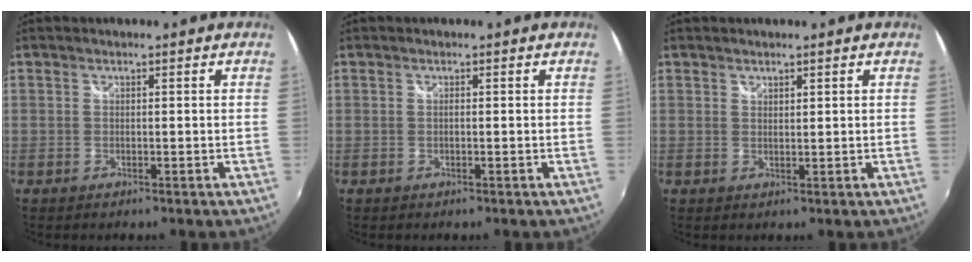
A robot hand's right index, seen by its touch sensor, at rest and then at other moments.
{"total": 0.0}
{"total": 0.9, "force": [0.9, 0.2, 0.2], "torque": [-0.002, 0.000, 0.016]}